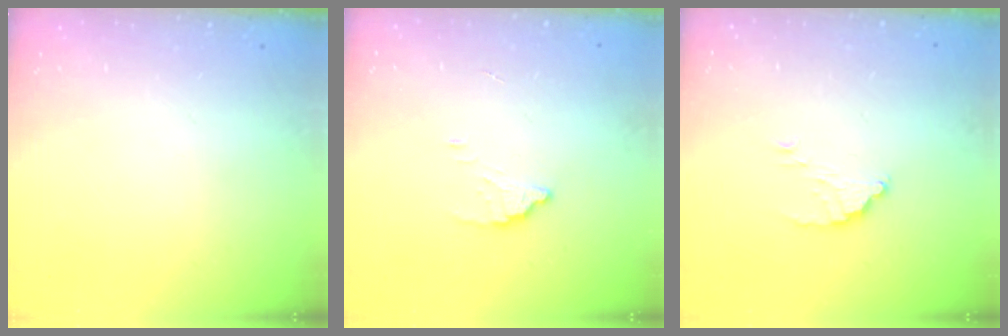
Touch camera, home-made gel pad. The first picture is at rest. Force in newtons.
{"total": 1.8, "press": 1.7, "slide": 0.1}
{"total": 2.3, "press": 2.3, "slide": 0.0}